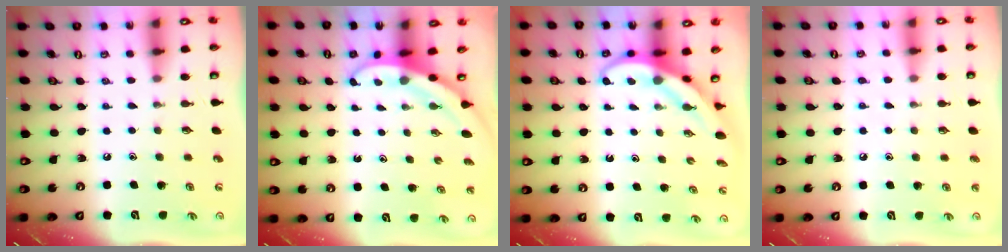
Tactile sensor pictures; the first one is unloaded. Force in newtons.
{"total": 3.2, "press": 3.2, "slide": 0.1}
{"total": 3.9, "press": 3.9, "slide": 0.4}
{"total": 3.2, "press": 3.2, "slide": 0.5}